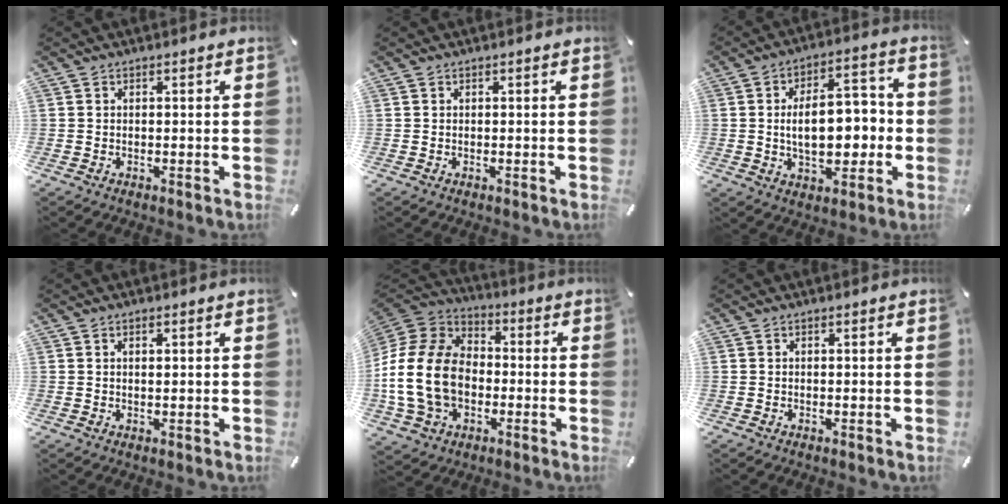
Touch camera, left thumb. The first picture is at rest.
{"total": 0.0}
{"total": 13.7, "force": [-0.8, 8.2, 11.0], "torque": [-0.149, 0.010, -0.015]}
{"total": 0.9, "force": [0.3, 0.3, 0.8], "torque": [-0.016, 0.002, 0.005]}
{"total": 18.2, "force": [-3.4, 14.0, 11.1], "torque": [-0.249, 0.028, -0.066]}
{"total": 0.0}